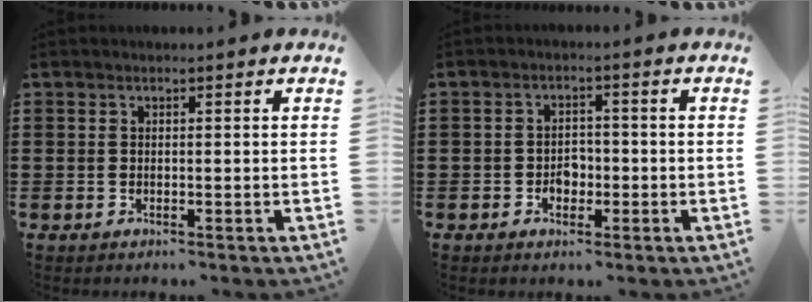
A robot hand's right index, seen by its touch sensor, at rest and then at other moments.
{"total": 2.7, "force": [-0.9, 2.1, 1.5], "torque": [-0.034, 0.005, -0.020]}